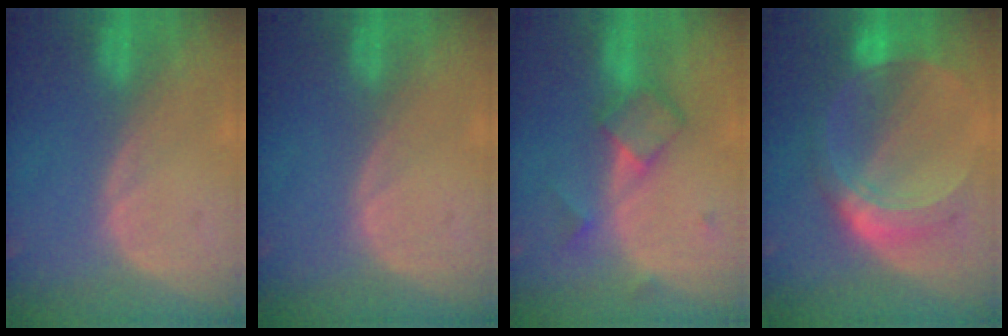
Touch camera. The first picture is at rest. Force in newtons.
{"total": 0.0}
{"total": 5.0, "press": 5.0, "slide": 0.3}
{"total": 8.4, "press": 8.3, "slide": 0.7}